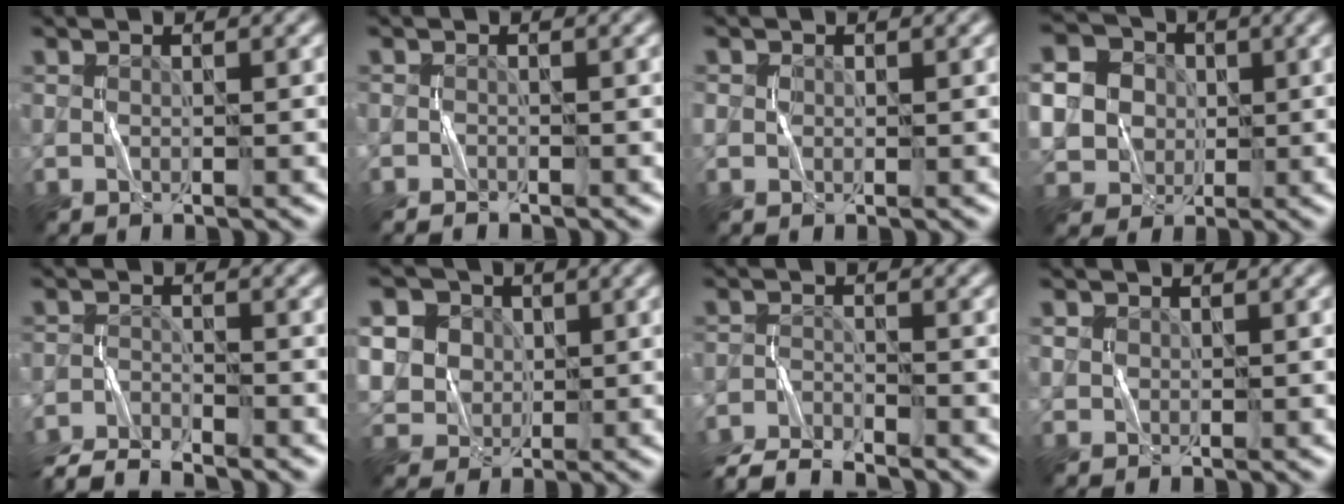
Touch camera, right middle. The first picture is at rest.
{"total": 0.9, "force": [-0.8, 0.3, 0.2], "torque": [-0.003, -0.001, -0.017]}
{"total": 0.9, "force": [0.2, 0.8, 0.3], "torque": [-0.005, 0.003, 0.001]}
{"total": 10.3, "force": [0.6, 9.5, 4.0], "torque": [-0.122, 0.022, 0.003]}
{"total": 4.6, "force": [-4.4, 0.5, 1.2], "torque": [-0.028, -0.007, -0.090]}
{"total": 9.3, "force": [3.1, 7.9, 3.9], "torque": [-0.106, 0.028, 0.042]}
{"total": 5.1, "force": [-4.8, 0.7, 1.5], "torque": [-0.034, -0.009, -0.098]}
{"total": 0.8, "force": [0.2, 0.8, 0.1], "torque": [0.001, 0.000, 0.003]}